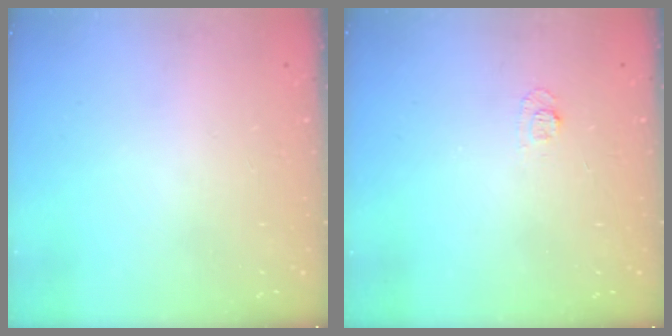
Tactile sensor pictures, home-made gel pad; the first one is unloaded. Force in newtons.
{"total": 4.1, "press": 4.1, "slide": 0.5}